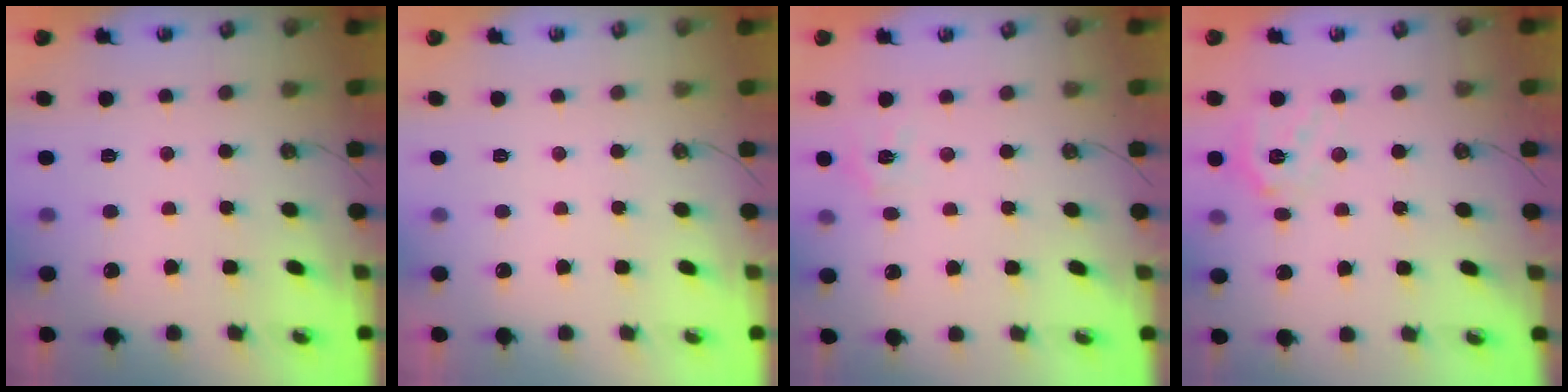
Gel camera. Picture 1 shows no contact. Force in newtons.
{"total": 0.0}
{"total": 4.7, "press": 4.7, "slide": 0.6}
{"total": 13.9, "press": 13.8, "slide": 2.0}